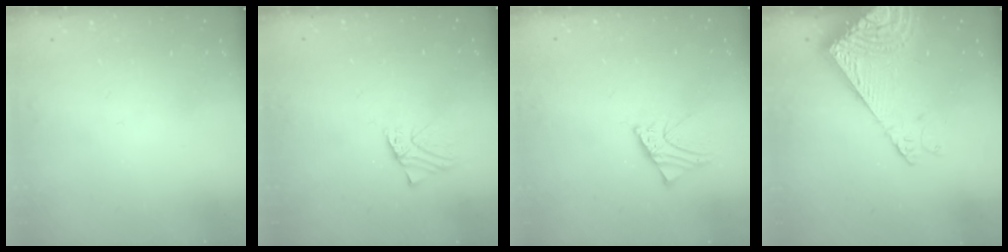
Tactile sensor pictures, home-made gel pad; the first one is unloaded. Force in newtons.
{"total": 1.4, "press": 1.4, "slide": 0.1}
{"total": 2.3, "press": 2.3, "slide": 0.3}
{"total": 14.5, "press": 14.3, "slide": 2.6}